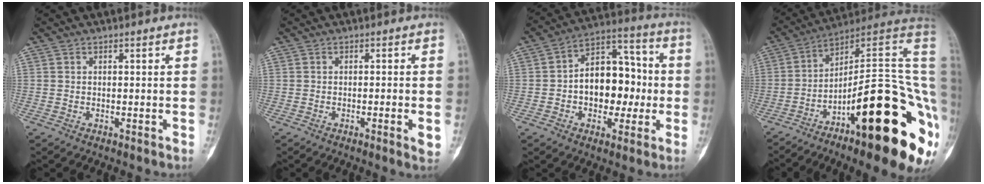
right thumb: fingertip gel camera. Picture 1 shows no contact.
{"total": 3.0, "force": [-1.0, 0.4, 2.8], "torque": [-0.049, -0.003, -0.014]}
{"total": 15.3, "force": [-1.1, 10.2, 11.4], "torque": [-0.123, 0.042, -0.020]}
{"total": 29.3, "force": [-6.8, 8.0, 27.4], "torque": [-0.309, 0.057, -0.097]}